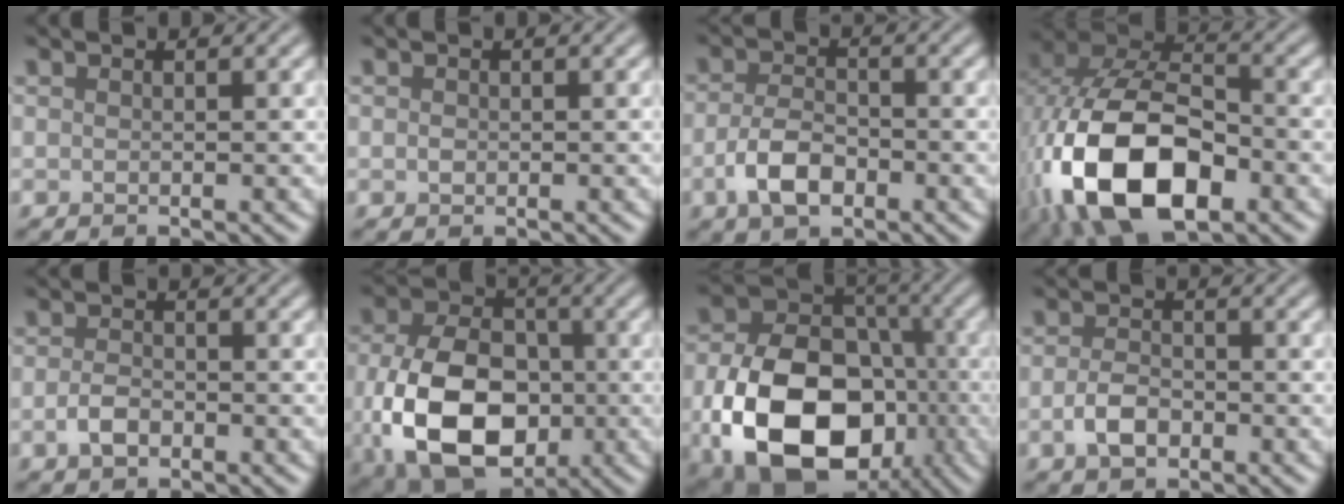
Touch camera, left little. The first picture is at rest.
{"total": 0.6, "force": [0.0, 0.6, 0.3], "torque": [-0.006, 0.000, -0.003]}
{"total": 4.1, "force": [-1.9, 2.2, 2.8], "torque": [-0.059, -0.001, -0.042]}
{"total": 16.3, "force": [-5.4, 9.6, 12.0], "torque": [-0.248, -0.032, -0.094]}
{"total": 2.0, "force": [-1.0, 1.2, 1.3], "torque": [-0.028, 0.000, -0.023]}
{"total": 13.2, "force": [-2.8, 8.9, 9.4], "torque": [-0.198, -0.037, -0.046]}
{"total": 15.3, "force": [-5.1, 10.5, 9.9], "torque": [-0.190, -0.042, -0.089]}
{"total": 2.8, "force": [-1.2, 1.7, 1.9], "torque": [-0.037, 0.000, -0.027]}